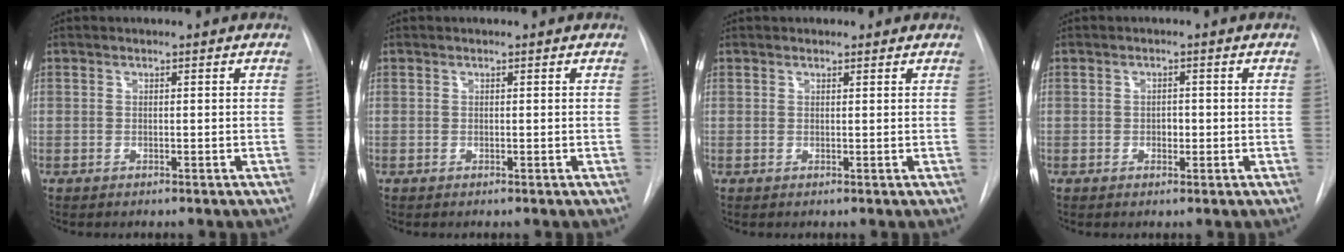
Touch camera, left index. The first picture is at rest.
{"total": 0.0}
{"total": 0.7, "force": [0.5, 0.4, 0.1], "torque": [-0.003, 0.005, 0.006]}
{"total": 1.7, "force": [-1.2, 0.9, 0.9], "torque": [-0.011, -0.002, -0.017]}